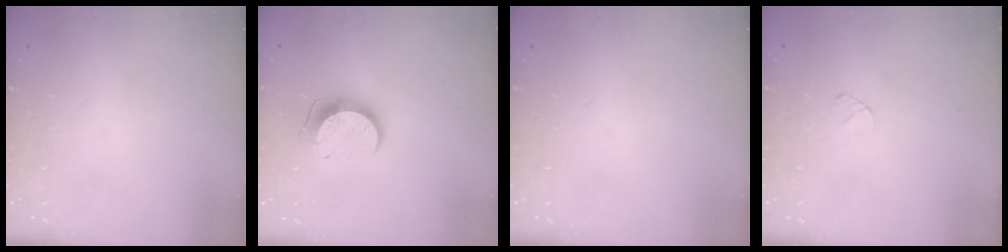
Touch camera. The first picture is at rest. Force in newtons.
{"total": 9.4, "press": 9.4, "slide": 0.2}
{"total": 0.0}
{"total": 3.3, "press": 3.3, "slide": 0.3}